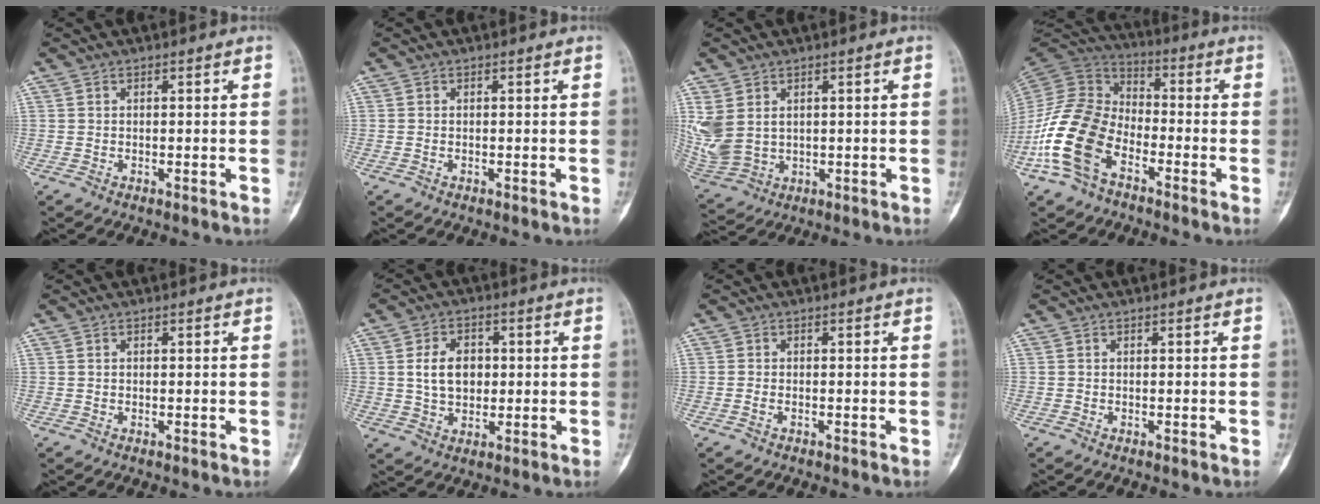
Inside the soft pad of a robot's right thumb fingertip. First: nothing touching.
{"total": 0.0}
{"total": 9.8, "force": [2.1, 7.3, 6.3], "torque": [-0.159, -0.008, 0.064]}
{"total": 16.1, "force": [-7.2, 10.0, 10.4], "torque": [-0.211, 0.051, -0.153]}
{"total": 0.0}
{"total": 7.6, "force": [0.8, 5.4, 5.3], "torque": [-0.072, 0.003, 0.016]}
{"total": 0.8, "force": [-0.4, 0.5, 0.6], "torque": [-0.012, 0.001, -0.008]}
{"total": 0.0}